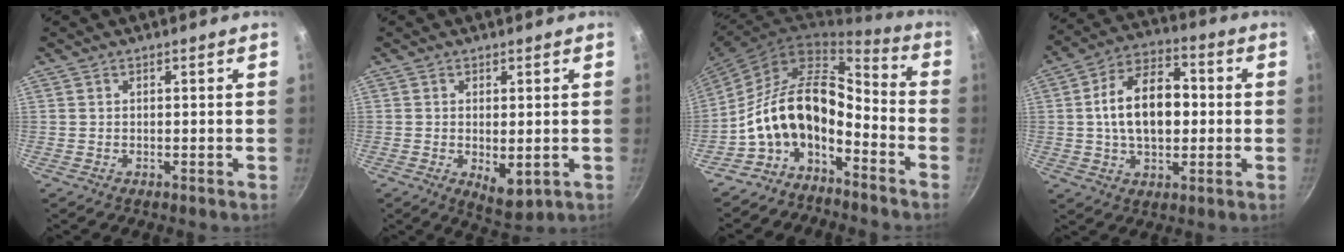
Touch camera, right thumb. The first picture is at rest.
{"total": 5.6, "force": [-0.8, 2.6, 4.9], "torque": [-0.068, -0.014, -0.003]}
{"total": 14.6, "force": [-6.0, 8.0, 10.6], "torque": [-0.166, 0.083, -0.129]}
{"total": 15.3, "force": [0.5, 9.5, 11.9], "torque": [-0.170, 0.028, -0.001]}